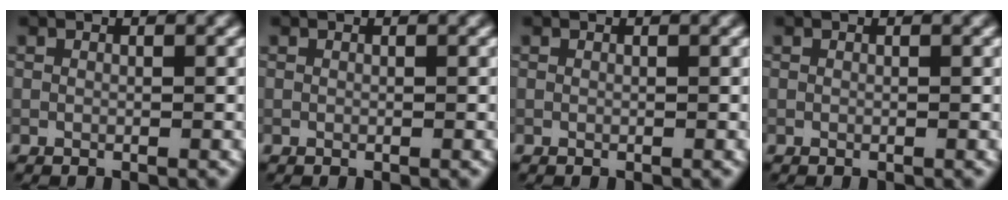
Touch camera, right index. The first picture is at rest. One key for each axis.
{"total": 0.0}
{"total": 0.0}
{"total": 0.0}